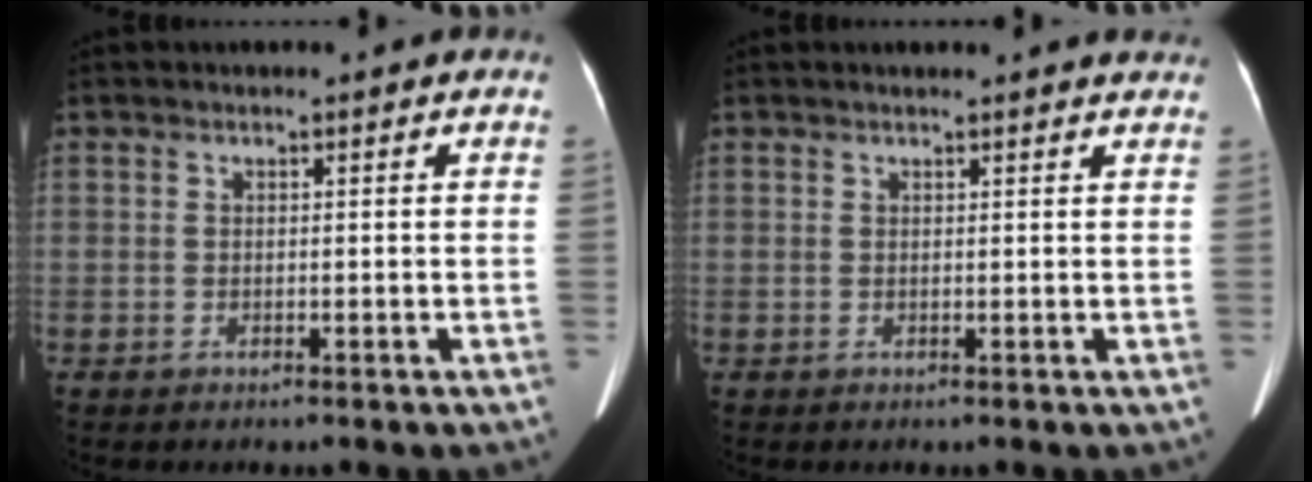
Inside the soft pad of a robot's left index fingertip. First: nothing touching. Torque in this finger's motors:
{"motor_torque": [0.17, -1.36, -0.02, 0.03]}